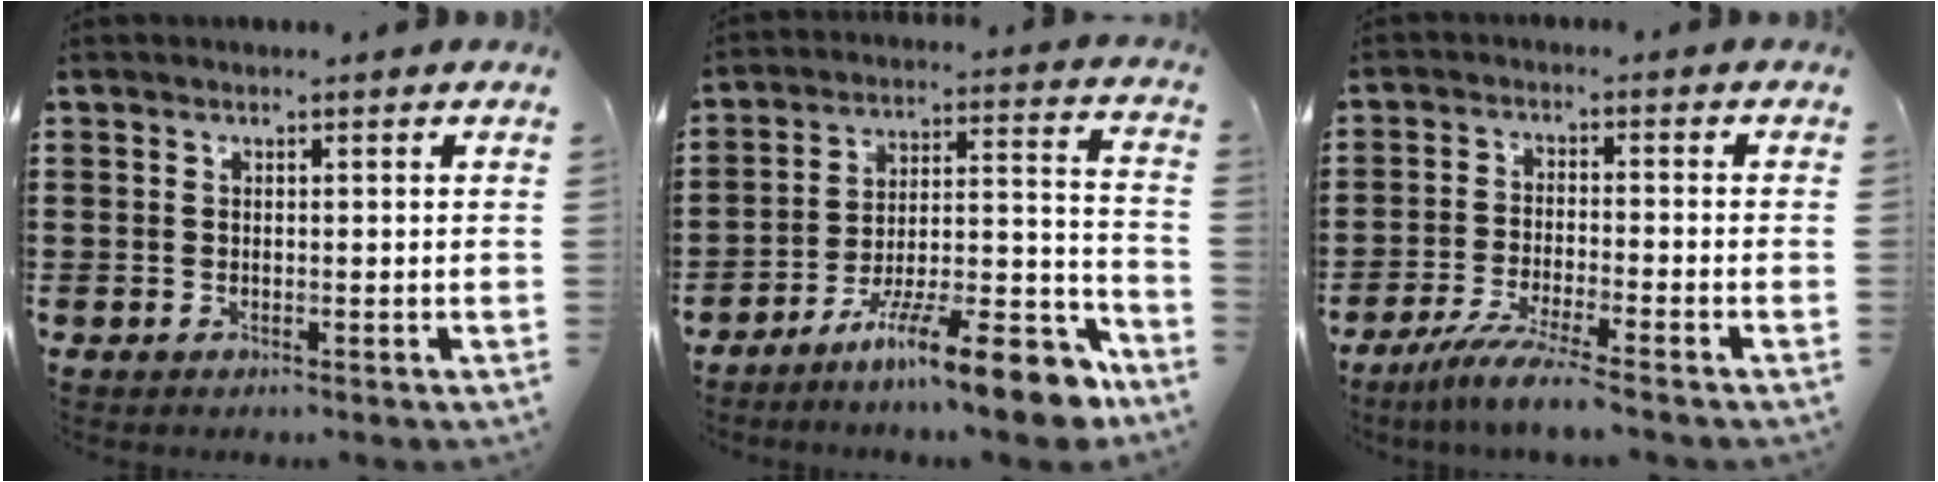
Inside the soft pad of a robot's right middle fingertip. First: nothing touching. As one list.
[{"total": 14.6, "force": [-10.9, 1.9, 9.6], "torque": [-0.138, 0.039, -0.186]}, {"total": 5.3, "force": [-4.5, -0.5, 2.7], "torque": [-0.064, -0.022, -0.087]}]